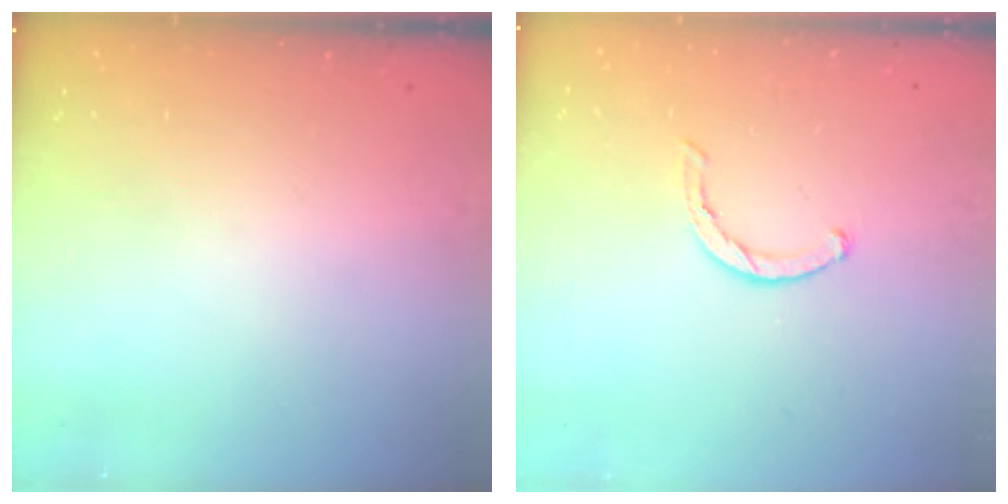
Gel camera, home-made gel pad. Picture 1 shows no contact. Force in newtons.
{"total": 1.8, "press": 1.8, "slide": 0.3}